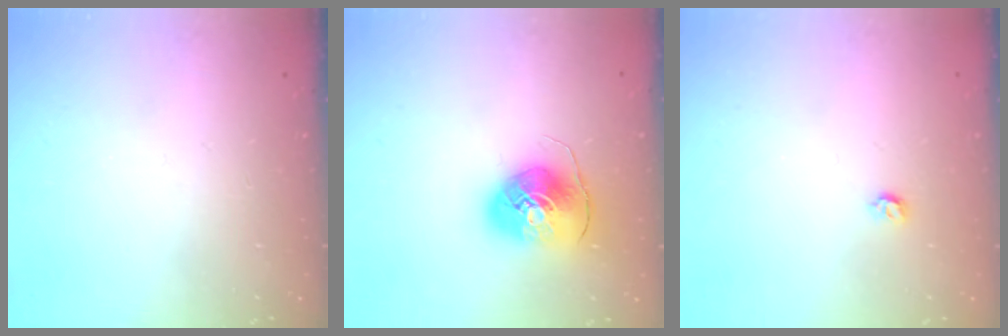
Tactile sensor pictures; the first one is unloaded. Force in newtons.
{"total": 9.0, "press": 8.8, "slide": 1.5}
{"total": 3.5, "press": 3.5, "slide": 0.5}